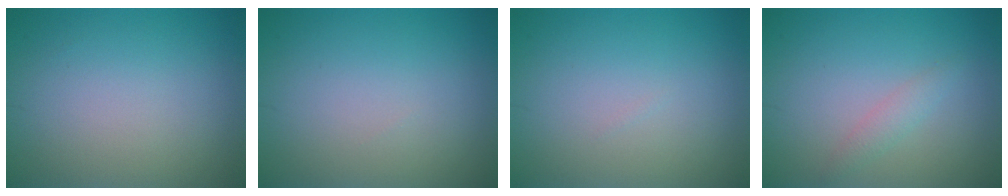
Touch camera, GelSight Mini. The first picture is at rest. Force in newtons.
{"total": 0.0}
{"total": 0.0}
{"total": 1.3, "press": 1.3, "slide": 0.1}